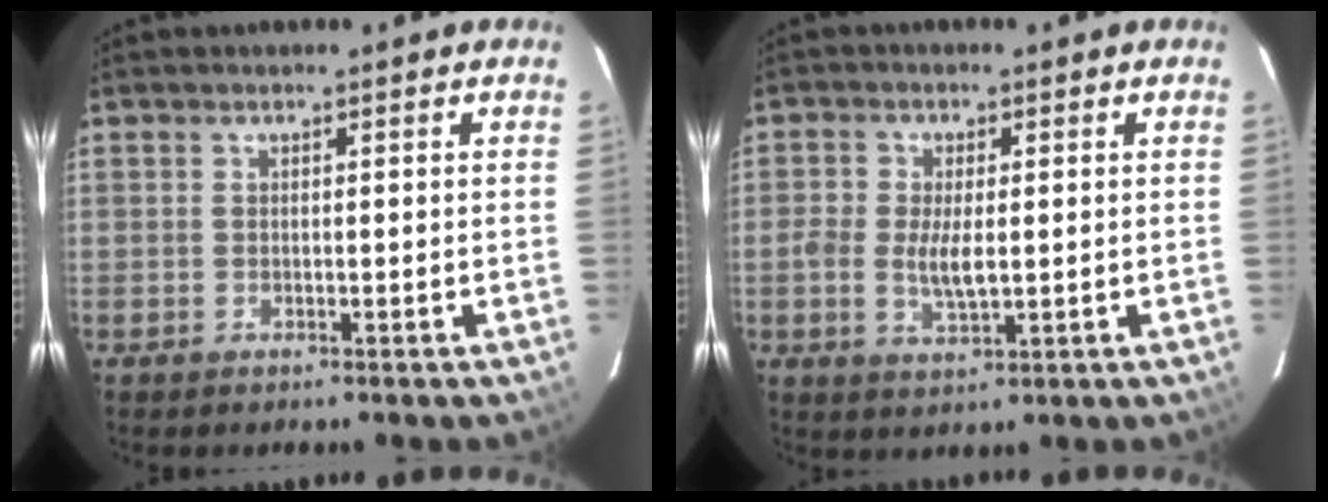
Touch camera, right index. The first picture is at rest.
{"total": 5.4, "force": [-0.5, 2.7, 4.7], "torque": [-0.100, -0.005, -0.013]}